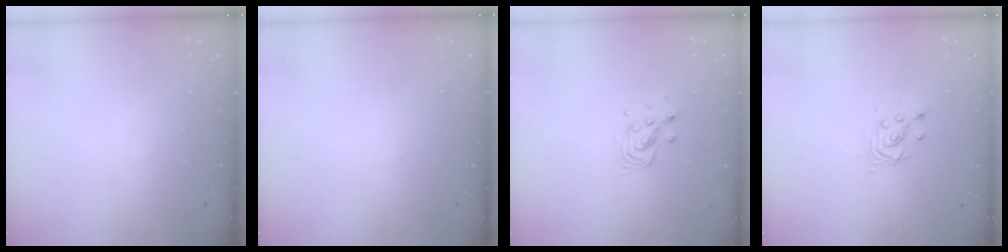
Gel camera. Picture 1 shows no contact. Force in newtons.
{"total": 0.0}
{"total": 7.8, "press": 7.8, "slide": 0.3}
{"total": 2.9, "press": 2.9, "slide": 0.1}